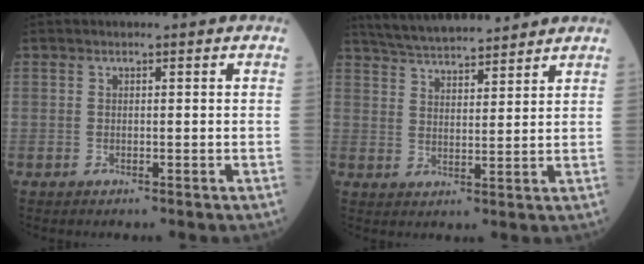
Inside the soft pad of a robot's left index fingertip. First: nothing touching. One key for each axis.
{"total": 11.5, "fx": 10.5, "fy": 1.6, "fz": 4.3, "tx": -0.077, "ty": 0.017, "tz": 0.169}